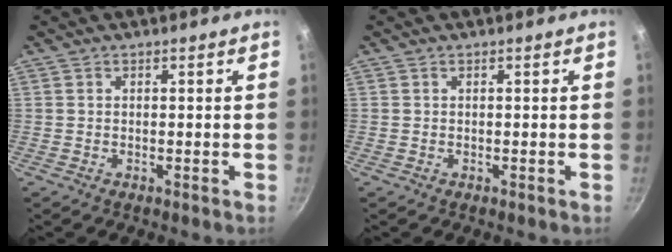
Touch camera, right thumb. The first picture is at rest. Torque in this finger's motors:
{"motor_torque": [0.13, 0.10, -0.13, 0.10, 0.01]}